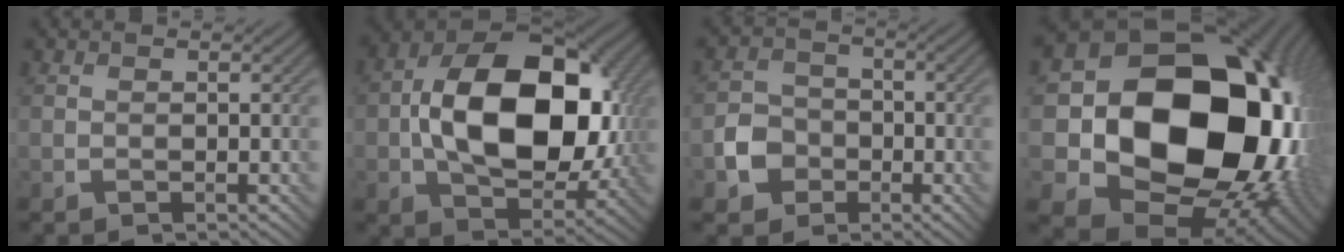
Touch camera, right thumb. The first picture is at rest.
{"total": 17.1, "force": [0.3, 11.1, 13.0], "torque": [-0.235, -0.006, 0.016]}
{"total": 4.8, "force": [-2.0, 4.0, 1.8], "torque": [-0.037, 0.000, -0.047]}
{"total": 22.4, "force": [1.1, 17.9, 13.4], "torque": [-0.287, -0.060, 0.067]}